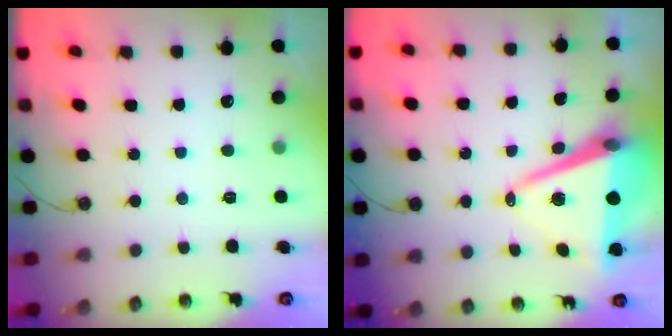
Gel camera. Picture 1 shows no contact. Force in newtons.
{"total": 12.4, "press": 11.7, "slide": 4.1}